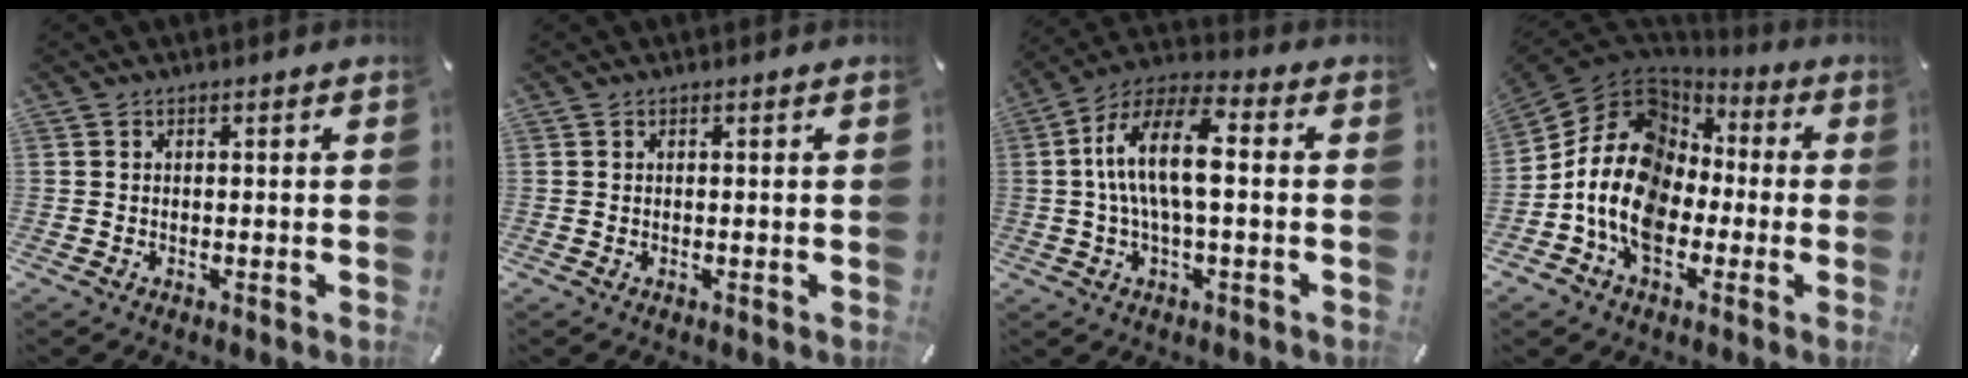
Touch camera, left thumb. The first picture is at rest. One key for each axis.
{"total": 0.0}
{"total": 12.8, "fx": 0.5, "fy": 5.5, "fz": 11.6, "tx": -0.235, "ty": 0.005, "tz": 0.007}
{"total": 16.7, "fx": -3.3, "fy": 13.4, "fz": 9.4, "tx": -0.214, "ty": 0.018, "tz": -0.063}